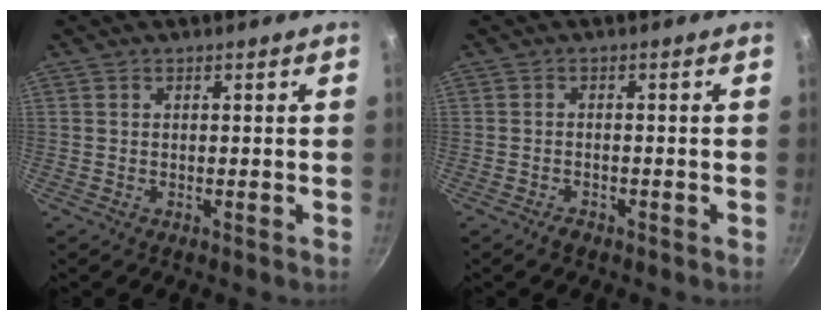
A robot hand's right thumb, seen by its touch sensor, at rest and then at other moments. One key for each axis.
{"total": 1.9, "fx": -1.4, "fy": 1.1, "fz": 0.8, "tx": -0.015, "ty": 0.015, "tz": -0.020}